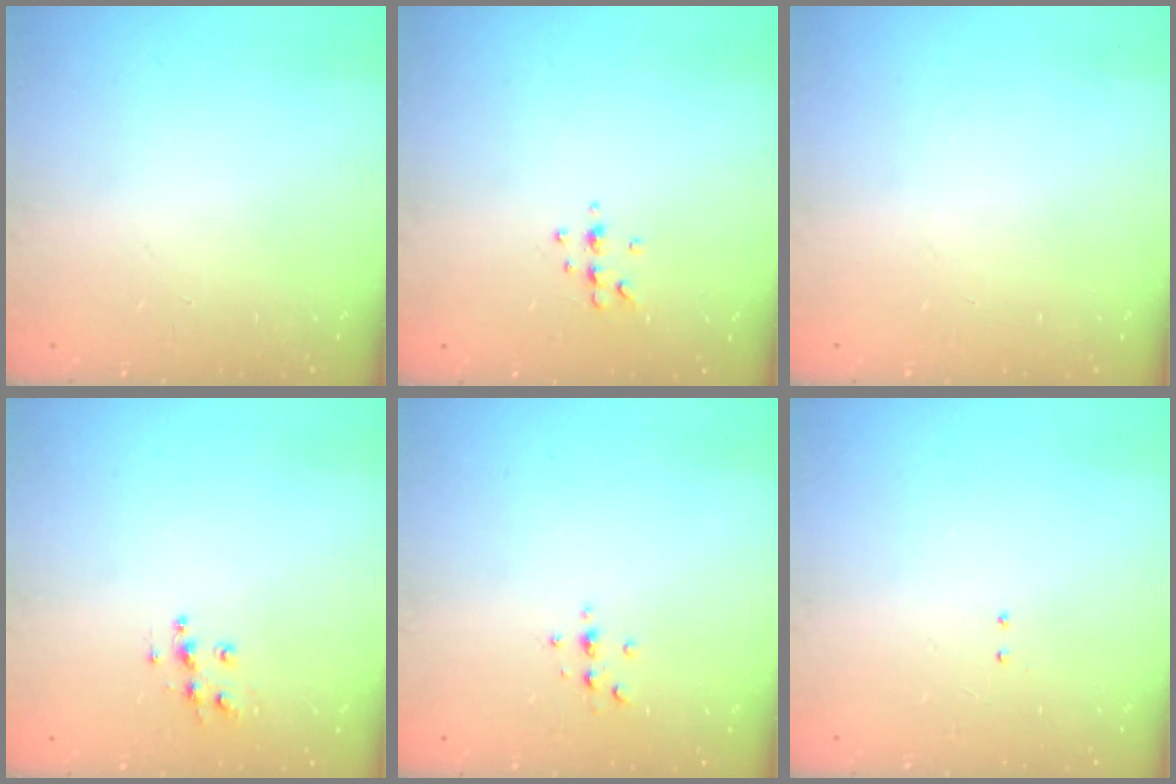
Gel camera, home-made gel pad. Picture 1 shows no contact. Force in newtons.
{"total": 4.7, "press": 4.6, "slide": 1.1}
{"total": 0.0}
{"total": 7.3, "press": 7.3, "slide": 0.1}
{"total": 2.2, "press": 2.1, "slide": 0.2}
{"total": 2.0, "press": 2.0, "slide": 0.4}